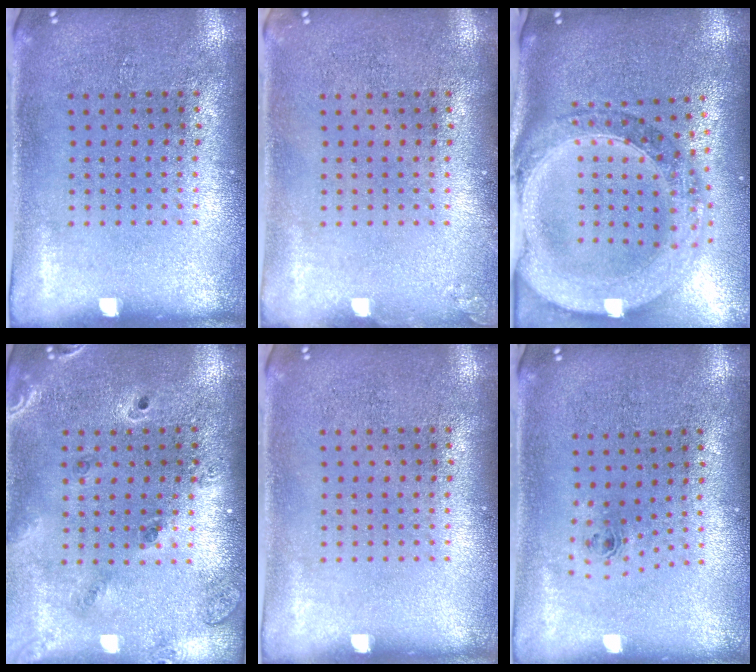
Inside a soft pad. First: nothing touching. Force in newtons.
{"total": 0.6, "press": 0.6, "slide": 0.0}
{"total": 2.5, "press": 2.2, "slide": 1.2}
{"total": 1.3, "press": 1.3, "slide": 0.5}
{"total": 0.0}
{"total": 0.8, "press": 0.4, "slide": 0.7}